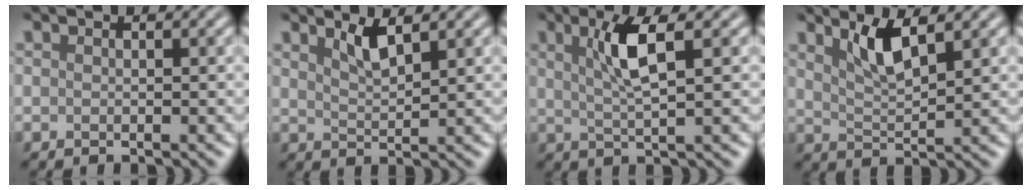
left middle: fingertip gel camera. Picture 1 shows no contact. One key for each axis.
{"total": 2.3, "fx": 1.6, "fy": 0.5, "fz": 1.5, "tx": -0.028, "ty": -0.002, "tz": 0.030}
{"total": 4.1, "fx": 1.3, "fy": 0.7, "fz": 3.8, "tx": -0.074, "ty": 0.002, "tz": 0.027}
{"total": 3.4, "fx": 2.1, "fy": 0.7, "fz": 2.5, "tx": -0.047, "ty": -0.003, "tz": 0.042}